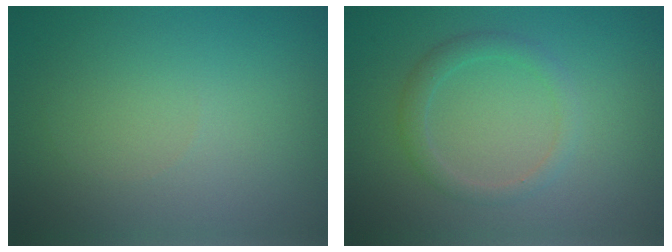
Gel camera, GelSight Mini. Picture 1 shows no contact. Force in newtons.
{"total": 1.9, "press": 1.9, "slide": 0.0}